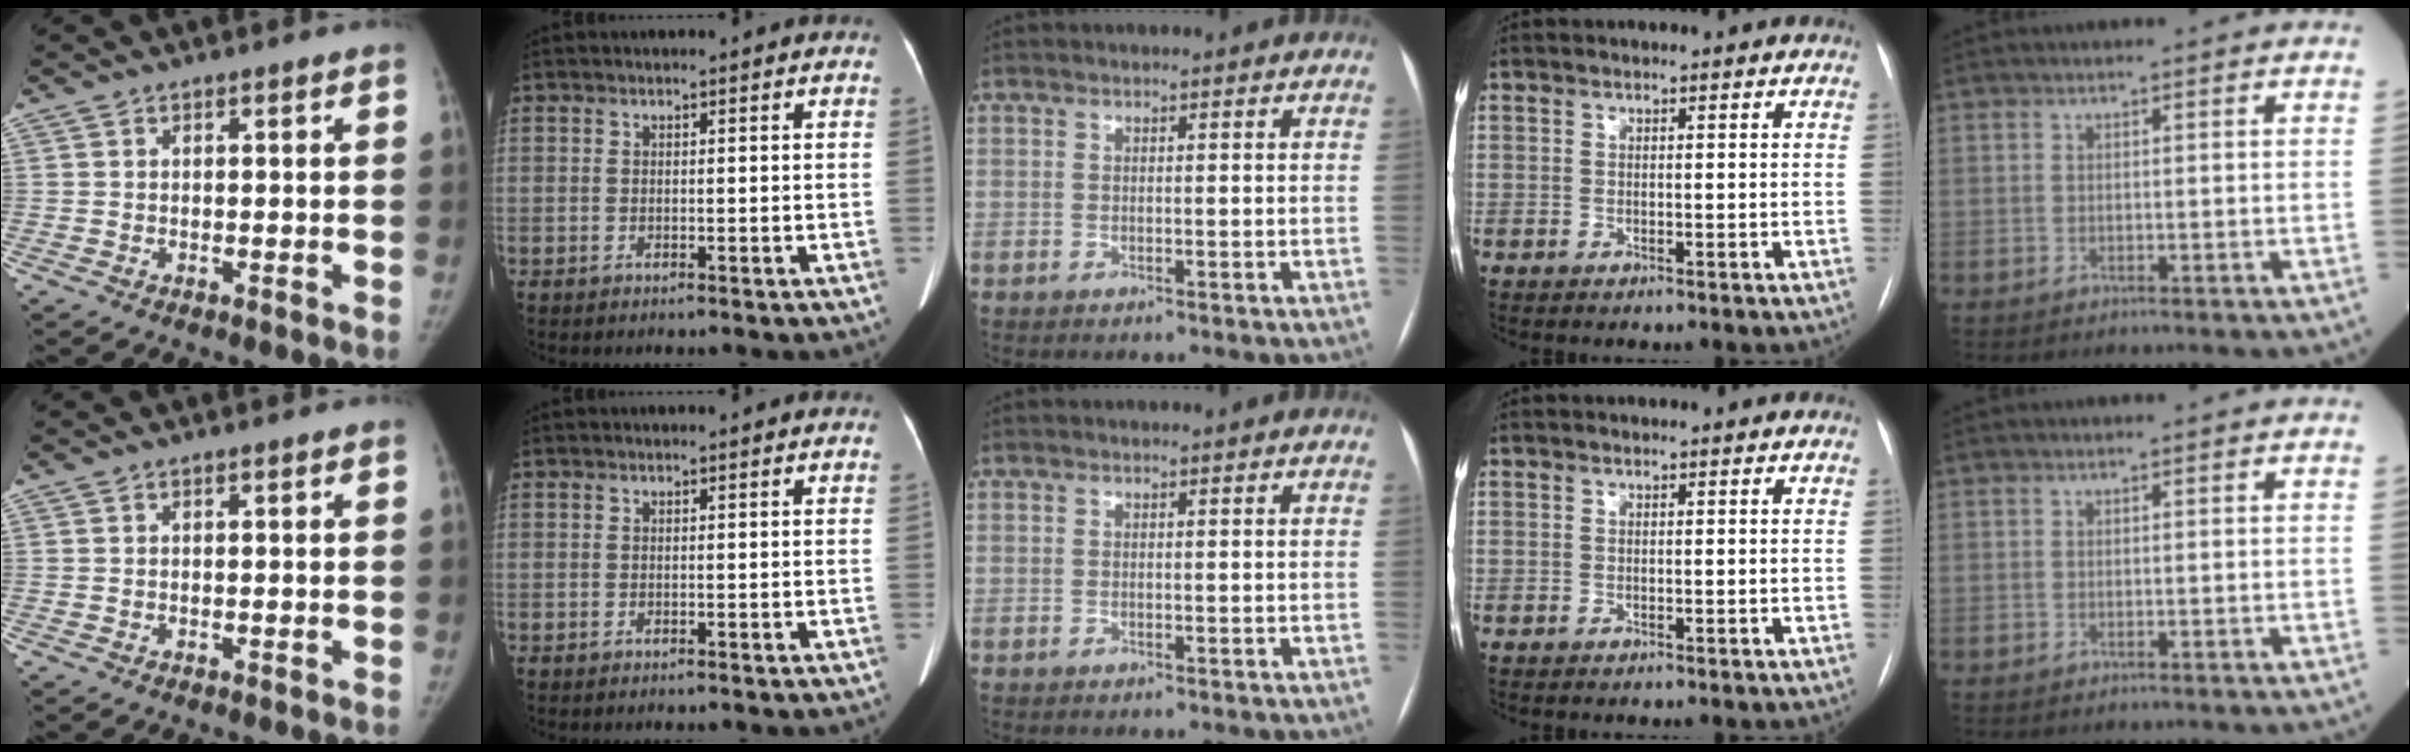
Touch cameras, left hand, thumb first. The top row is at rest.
{}